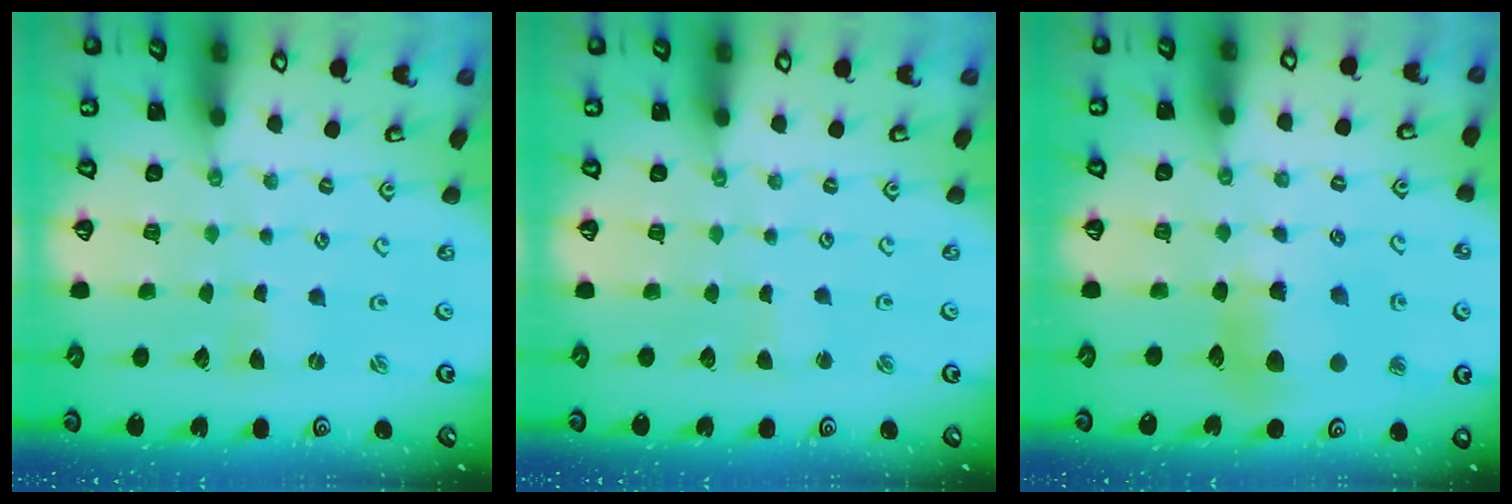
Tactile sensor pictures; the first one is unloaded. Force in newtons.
{"total": 2.1, "press": 2.1, "slide": 0.4}
{"total": 10.2, "press": 10.1, "slide": 1.5}